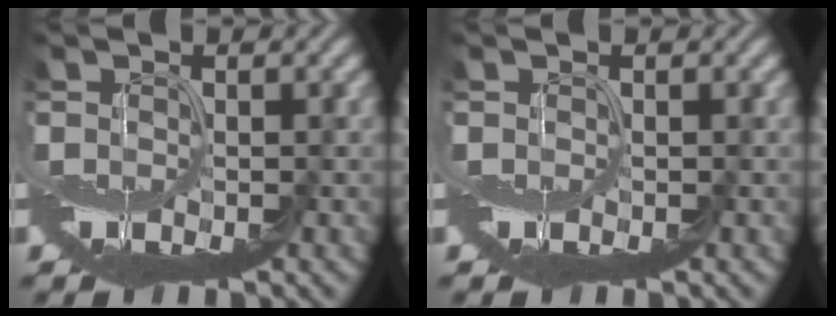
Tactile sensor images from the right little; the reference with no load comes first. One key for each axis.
{"total": 0.0}